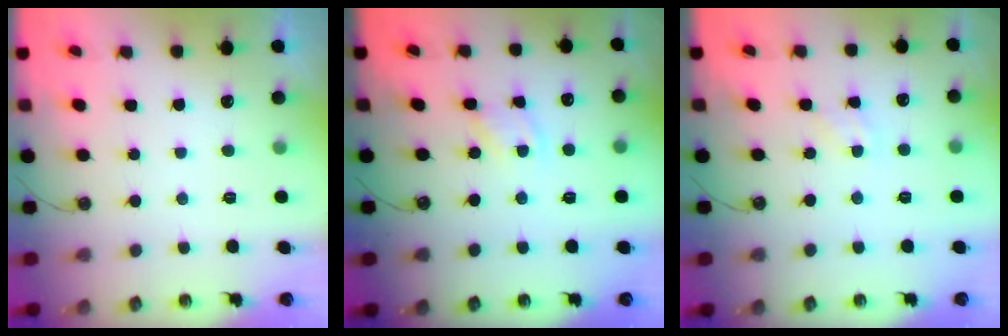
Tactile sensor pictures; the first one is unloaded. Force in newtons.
{"total": 4.1, "press": 4.0, "slide": 0.5}
{"total": 1.7, "press": 1.7, "slide": 0.3}